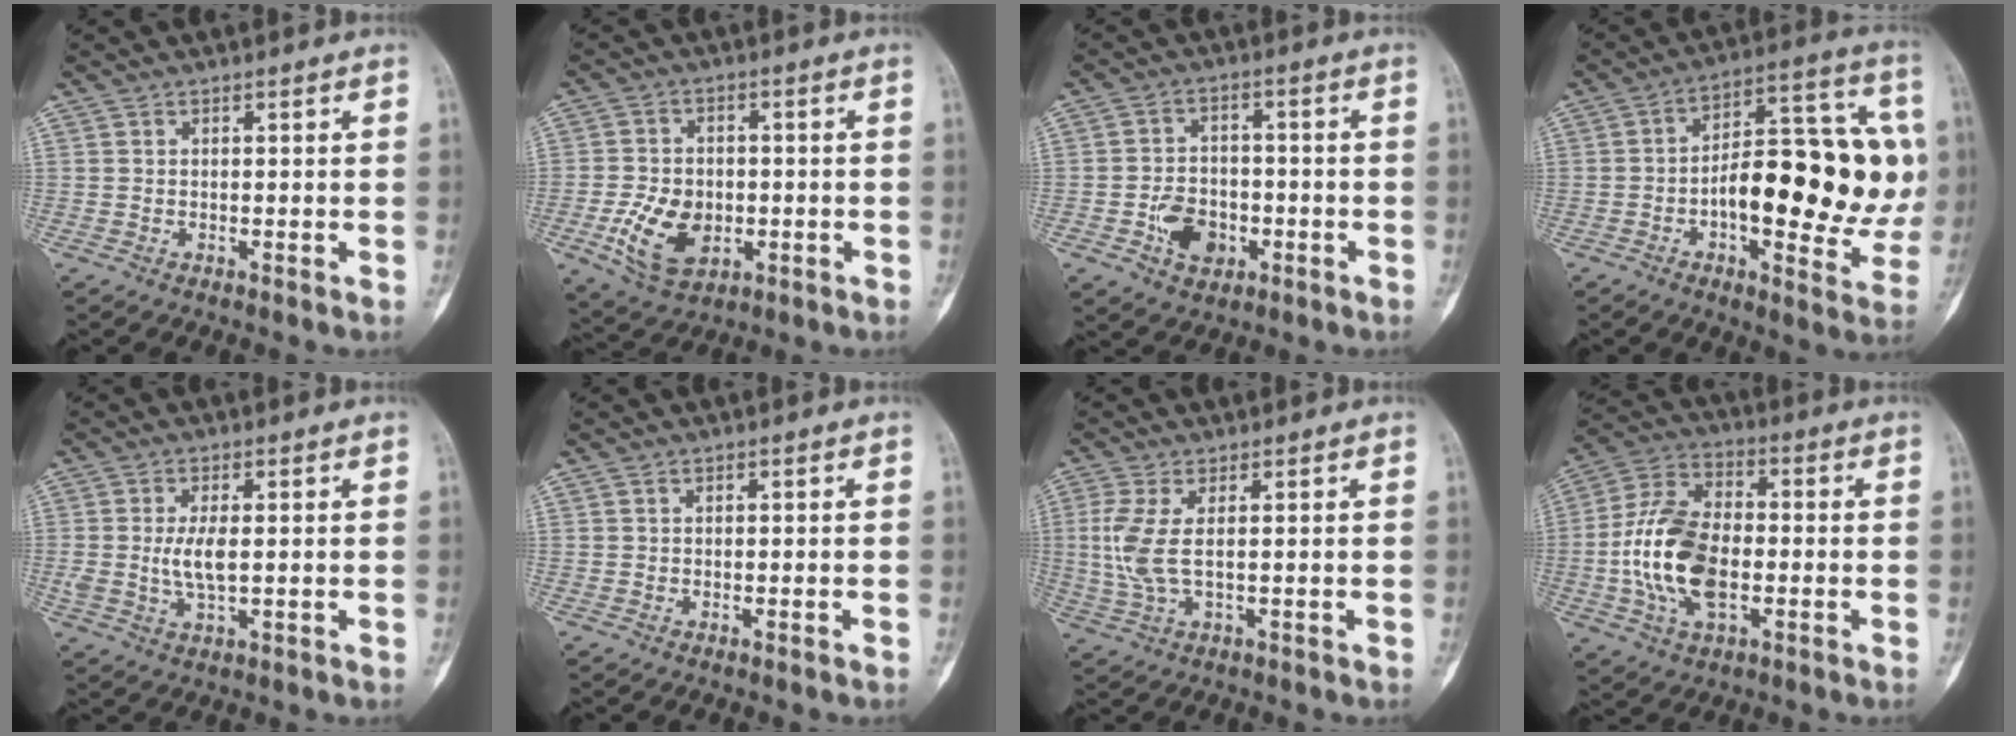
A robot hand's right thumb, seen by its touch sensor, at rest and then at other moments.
{"total": 10.3, "force": [-2.6, 7.0, 7.1], "torque": [-0.111, 0.002, -0.037]}
{"total": 7.7, "force": [-2.8, 5.5, 4.5], "torque": [-0.050, 0.019, -0.044]}
{"total": 23.8, "force": [-0.9, 9.8, 21.7], "torque": [-0.287, 0.030, -0.015]}
{"total": 5.0, "force": [0.3, 1.9, 4.6], "torque": [-0.097, -0.010, 0.010]}
{"total": 0.0}
{"total": 6.0, "force": [0.7, 1.9, 5.7], "torque": [-0.161, -0.004, 0.020]}
{"total": 15.8, "force": [-2.3, 9.1, 12.7], "torque": [-0.245, 0.023, -0.043]}